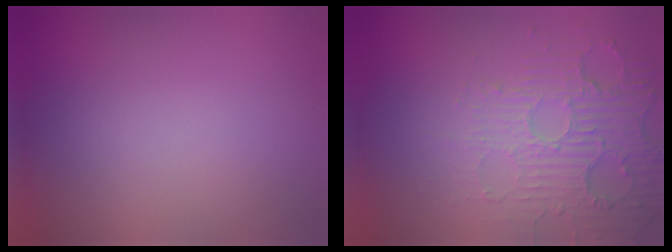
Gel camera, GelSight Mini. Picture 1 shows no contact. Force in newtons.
{"total": 6.0, "press": 3.6, "slide": 4.8}